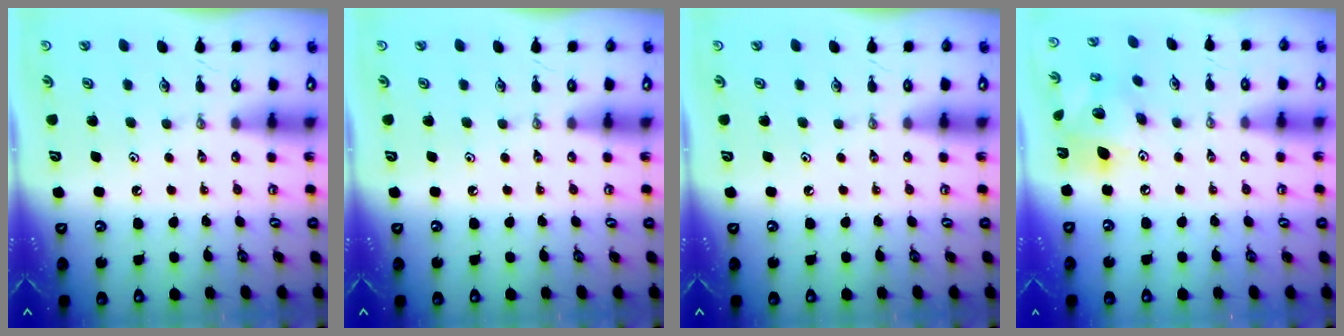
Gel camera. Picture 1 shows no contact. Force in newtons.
{"total": 0.0}
{"total": 0.0}
{"total": 13.5, "press": 13.4, "slide": 1.2}